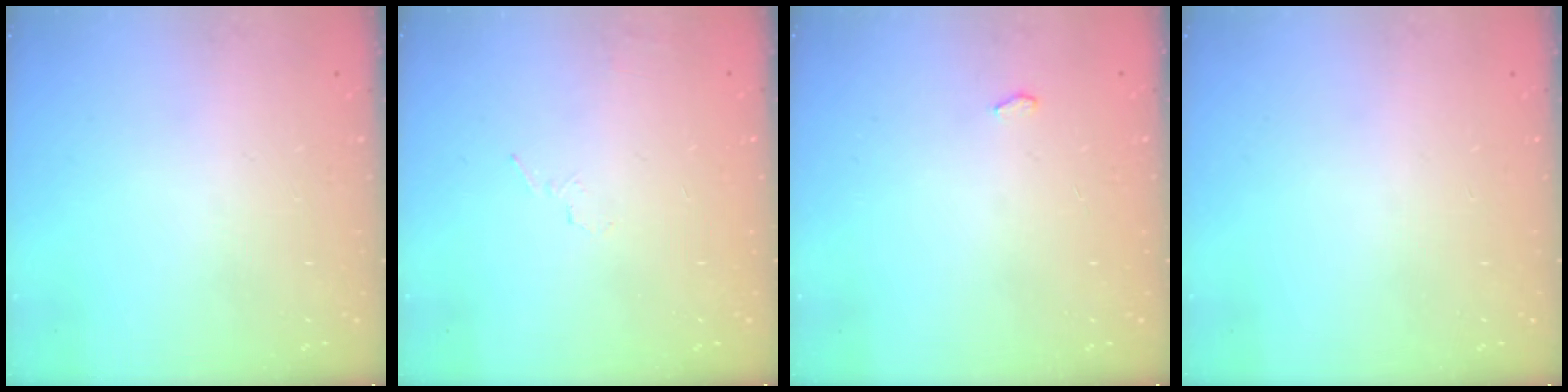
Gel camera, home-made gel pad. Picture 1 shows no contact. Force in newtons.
{"total": 4.3, "press": 3.9, "slide": 1.8}
{"total": 2.6, "press": 2.2, "slide": 1.3}
{"total": 0.0}